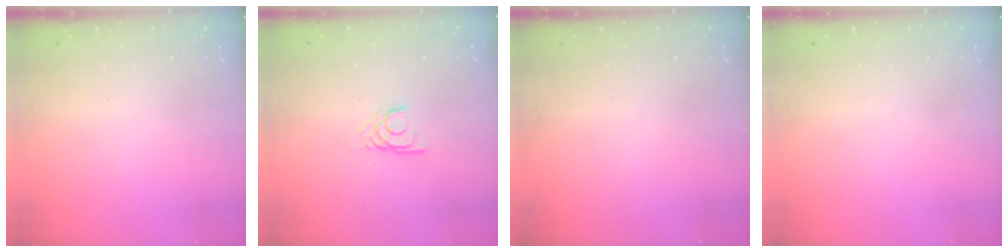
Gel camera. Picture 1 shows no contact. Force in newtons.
{"total": 2.3, "press": 2.3, "slide": 0.2}
{"total": 0.0}
{"total": 0.0}